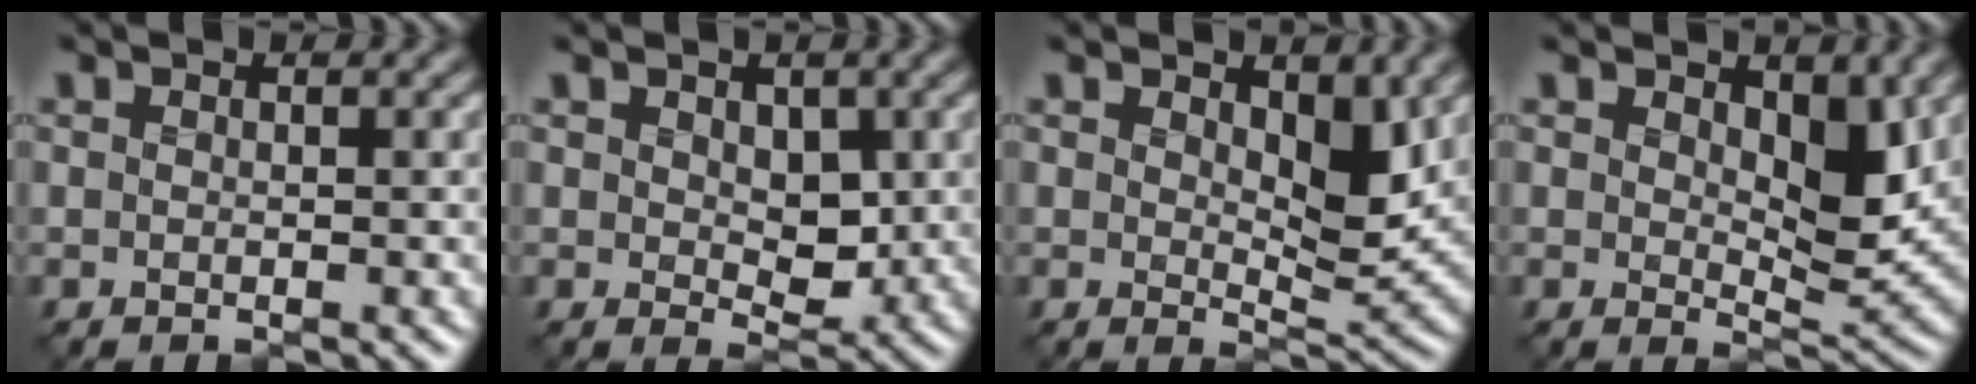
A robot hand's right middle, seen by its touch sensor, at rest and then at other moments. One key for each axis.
{"total": 3.1, "fx": 0.6, "fy": 2.1, "fz": 2.2, "tx": -0.039, "ty": -0.008, "tz": 0.002}
{"total": 4.0, "fx": 1.5, "fy": 1.9, "fz": 3.2, "tx": -0.051, "ty": -0.013, "tz": 0.019}
{"total": 4.4, "fx": 1.5, "fy": 2.1, "fz": 3.5, "tx": -0.055, "ty": -0.014, "tz": 0.020}